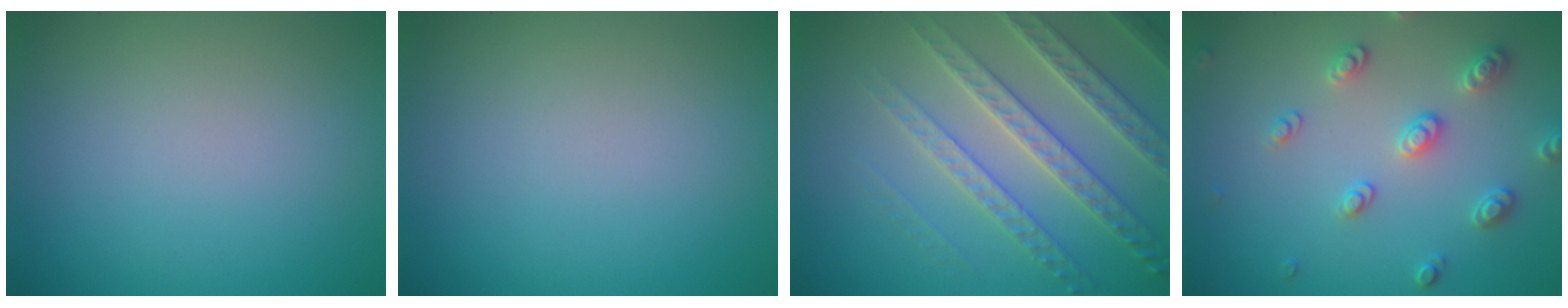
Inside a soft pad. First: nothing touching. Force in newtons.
{"total": 0.0}
{"total": 4.8, "press": 4.6, "slide": 1.3}
{"total": 3.0, "press": 2.9, "slide": 0.6}